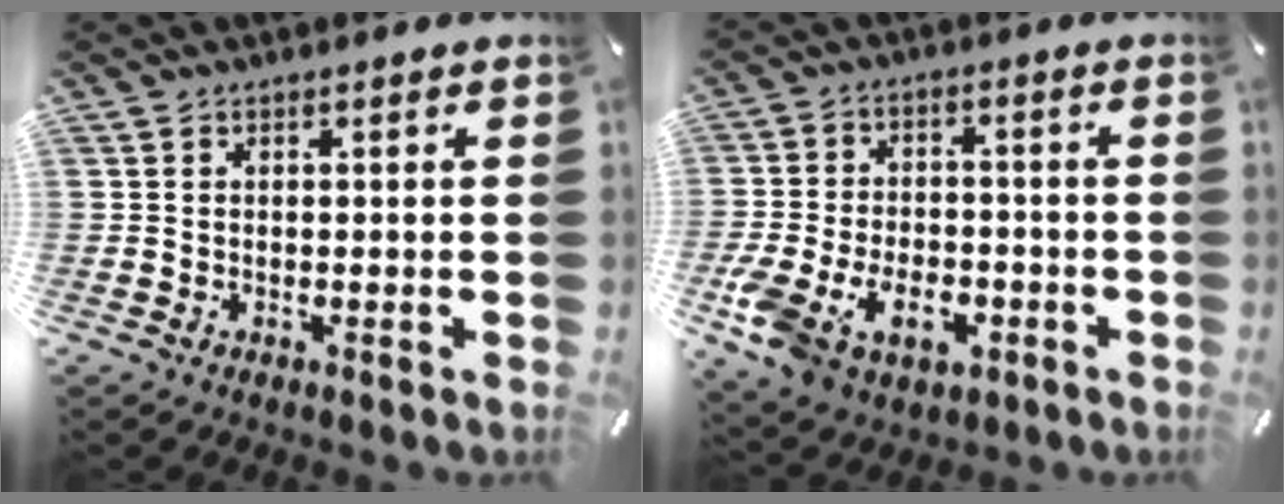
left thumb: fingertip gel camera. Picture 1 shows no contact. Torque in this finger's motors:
{"motor_torque": [0.57, 2.32, 0.17, 0.16, 0.17]}